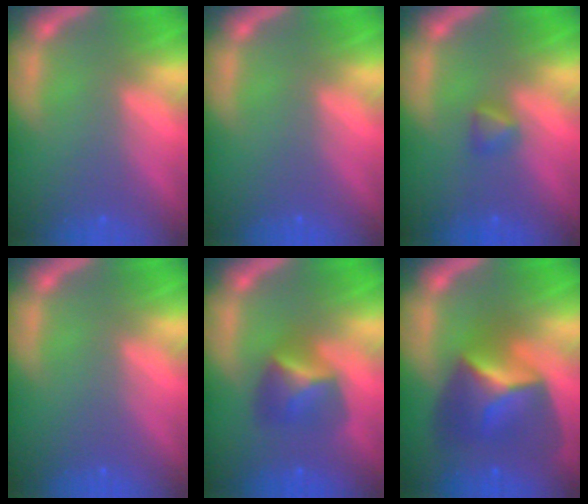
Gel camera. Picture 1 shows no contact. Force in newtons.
{"total": 0.0}
{"total": 1.4}
{"total": 0.0}
{"total": 4.0}
{"total": 7.4}